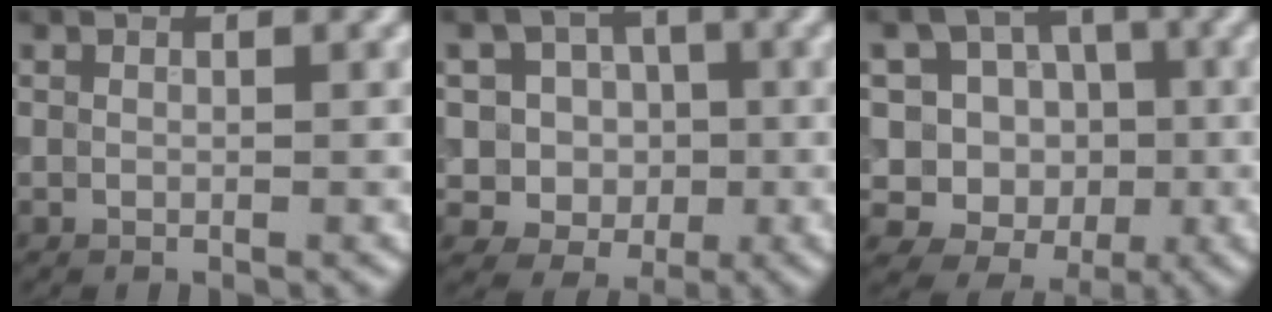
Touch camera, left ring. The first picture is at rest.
{"total": 6.8, "force": [1.2, 6.3, 2.3], "torque": [-0.027, 0.022, 0.000]}
{"total": 11.3, "force": [0.6, 10.7, 3.6], "torque": [-0.098, 0.053, -0.014]}